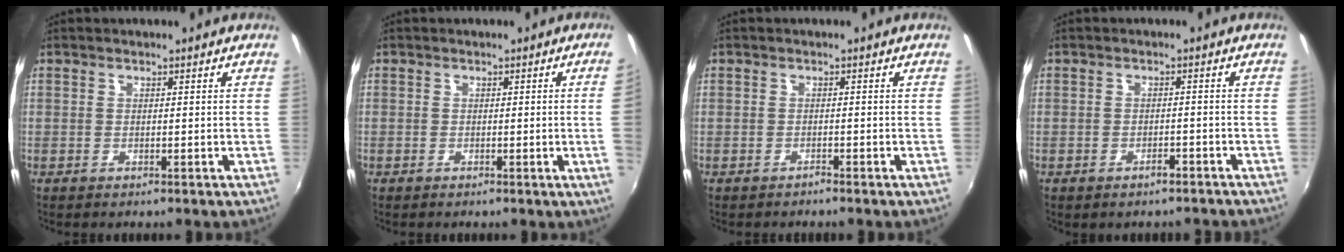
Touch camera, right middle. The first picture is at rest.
{"total": 2.9, "force": [0.0, -1.7, 2.4], "torque": [-0.034, -0.012, 0.006]}
{"total": 0.8, "force": [-0.7, 0.3, -0.1], "torque": [0.000, 0.002, -0.014]}
{"total": 2.8, "force": [-2.3, 1.2, 1.0], "torque": [-0.017, 0.001, -0.026]}